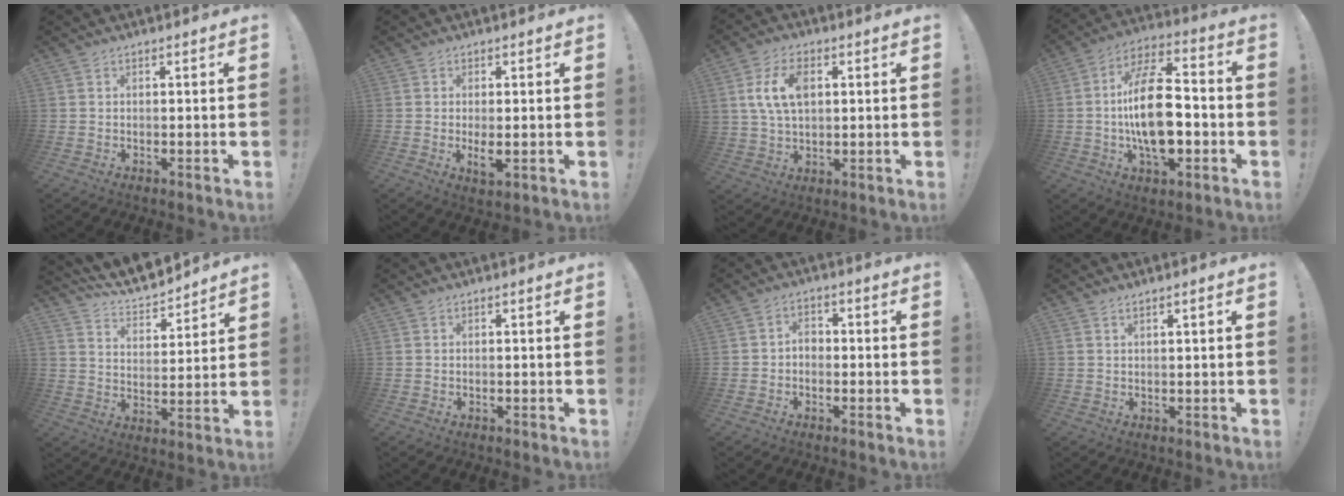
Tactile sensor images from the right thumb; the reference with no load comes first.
{"total": 3.6, "force": [0.1, 1.3, 3.4], "torque": [-0.056, -0.006, 0.001]}
{"total": 10.8, "force": [2.8, 7.0, 7.7], "torque": [-0.144, 0.008, 0.053]}
{"total": 19.8, "force": [-2.4, 10.4, 16.7], "torque": [-0.308, 0.007, -0.045]}
{"total": 9.7, "force": [9.1, 2.5, 2.3], "torque": [-0.062, -0.076, 0.166]}
{"total": 0.0}
{"total": 3.2, "force": [-1.2, 2.3, 1.8], "torque": [-0.035, 0.009, -0.022]}
{"total": 1.4, "force": [0.8, 0.2, 1.2], "torque": [-0.028, 0.003, 0.014]}